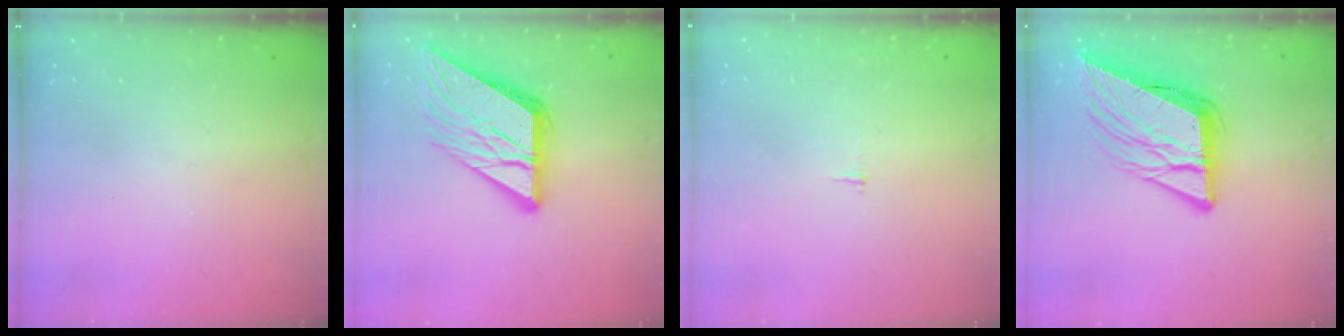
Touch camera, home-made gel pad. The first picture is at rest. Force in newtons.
{"total": 15.0, "press": 14.9, "slide": 1.6}
{"total": 2.3, "press": 2.3, "slide": 0.2}
{"total": 15.3, "press": 15.1, "slide": 2.7}